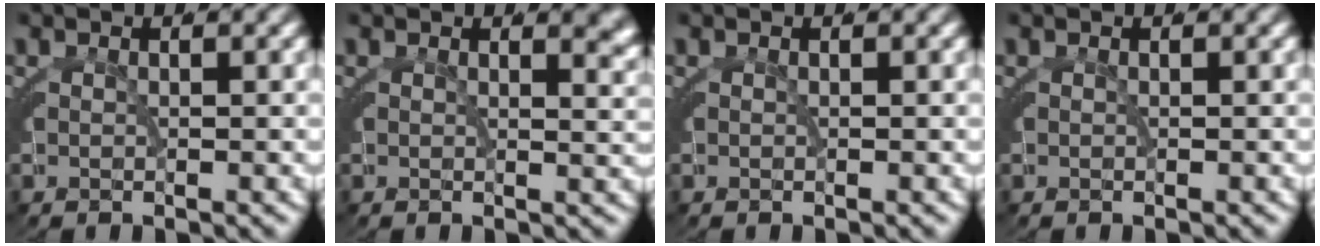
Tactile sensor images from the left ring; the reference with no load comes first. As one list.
[{"total": 3.0, "force": [1.5, 1.0, 2.5], "torque": [-0.019, -0.001, 0.021]}, {"total": 0.0}, {"total": 0.0}]